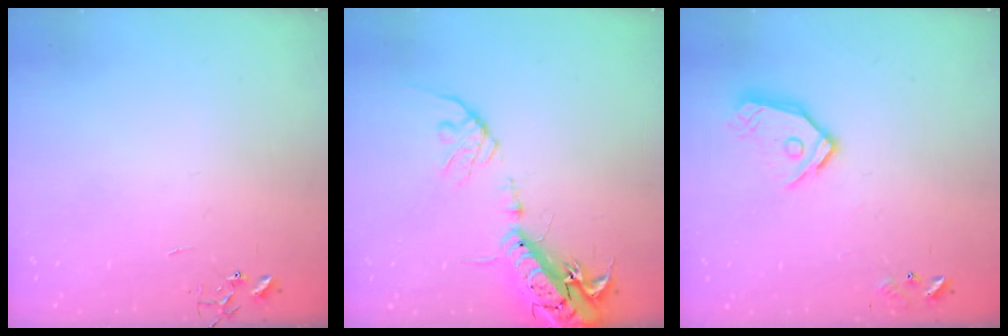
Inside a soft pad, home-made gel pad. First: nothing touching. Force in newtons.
{"total": 18.1, "press": 17.7, "slide": 3.8}
{"total": 12.1, "press": 12.0, "slide": 1.5}